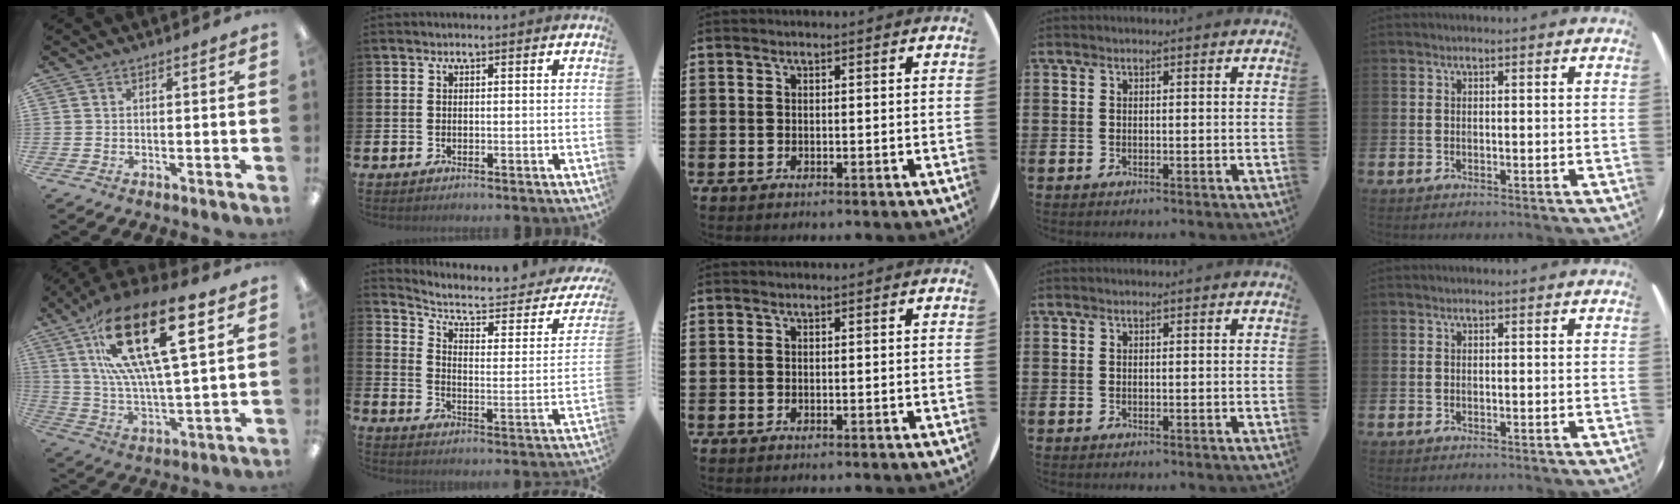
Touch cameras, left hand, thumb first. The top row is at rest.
{"thumb": {"total": 23.6, "force": [12.5, 7.7, 18.5], "torque": [-0.338, -0.052, 0.196]}, "index": {"total": 6.3, "force": [4.9, 2.1, 3.2], "torque": [-0.083, -0.035, 0.078]}}